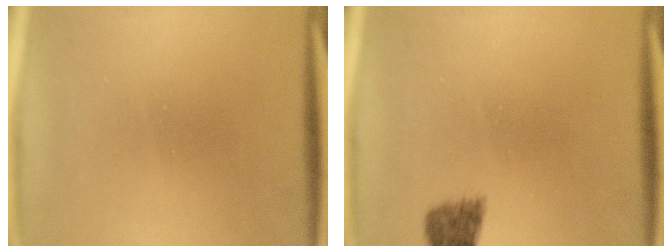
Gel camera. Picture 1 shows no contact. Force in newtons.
{"total": 2.3}